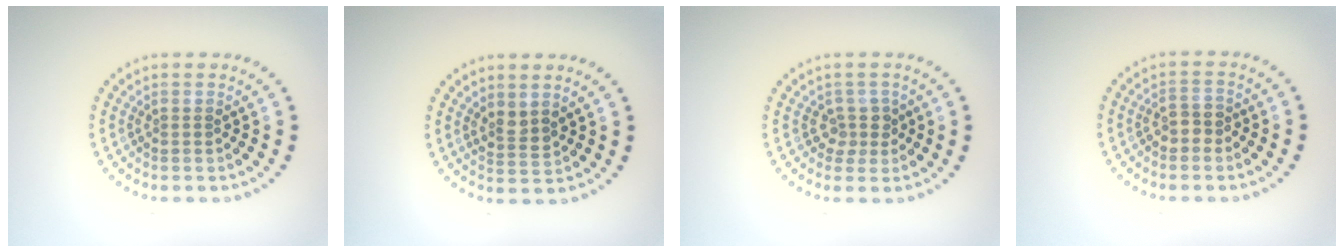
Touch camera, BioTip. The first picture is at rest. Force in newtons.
{"total": 1.6, "press": 1.3, "slide": 1.0}
{"total": 1.9, "press": 1.4, "slide": 1.3}
{"total": 1.7, "press": 1.6, "slide": 0.5}